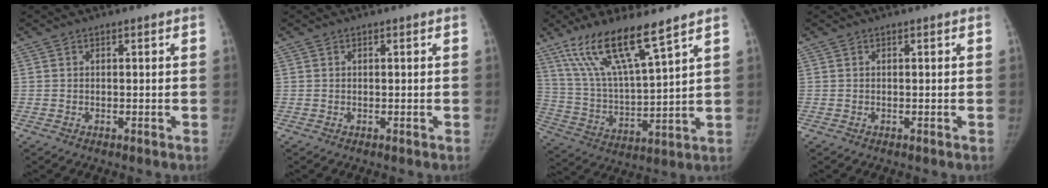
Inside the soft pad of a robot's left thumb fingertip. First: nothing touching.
{"total": 0.0}
{"total": 15.8, "force": [10.6, 2.4, 11.5], "torque": [-0.210, -0.048, 0.214]}
{"total": 0.0}